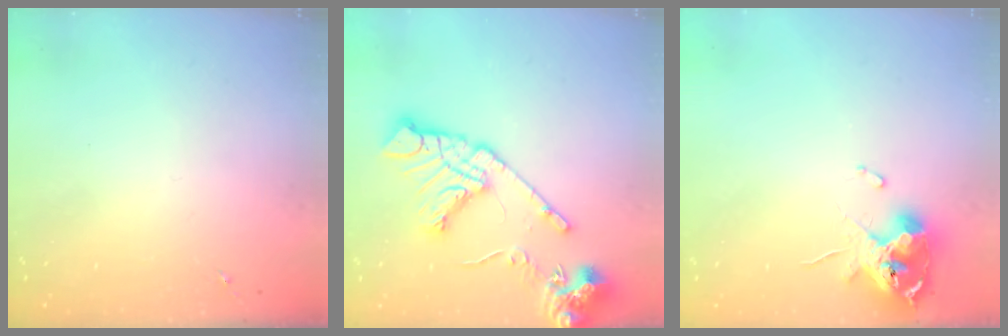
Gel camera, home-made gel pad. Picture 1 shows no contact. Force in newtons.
{"total": 18.2, "press": 18.0, "slide": 2.5}
{"total": 11.2, "press": 11.2, "slide": 1.3}